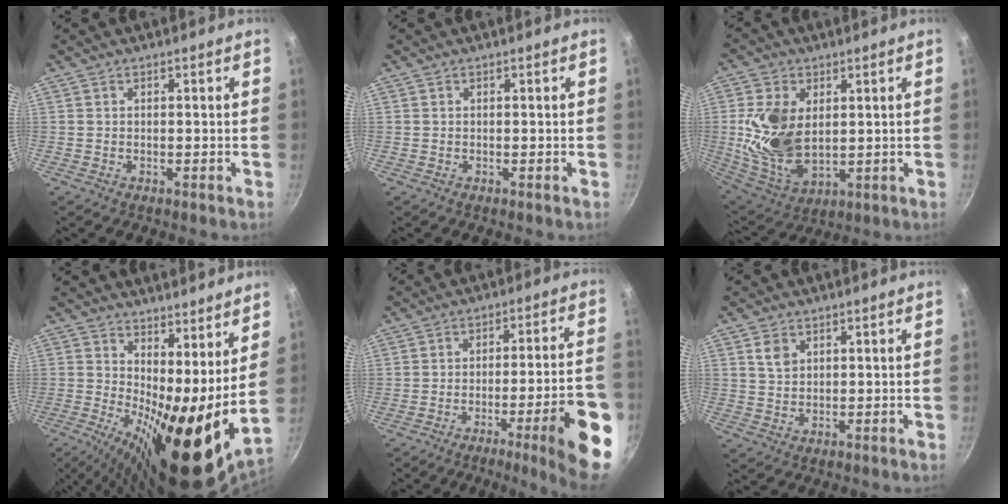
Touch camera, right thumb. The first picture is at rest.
{"total": 0.0}
{"total": 14.4, "force": [2.1, 9.1, 11.0], "torque": [-0.204, -0.026, 0.052]}
{"total": 17.8, "force": [4.7, 5.9, 16.1], "torque": [-0.229, -0.046, 0.073]}
{"total": 16.2, "force": [-6.9, 2.2, 14.5], "torque": [-0.185, 0.034, -0.087]}
{"total": 3.3, "force": [1.4, 2.4, 1.8], "torque": [-0.023, -0.002, 0.031]}